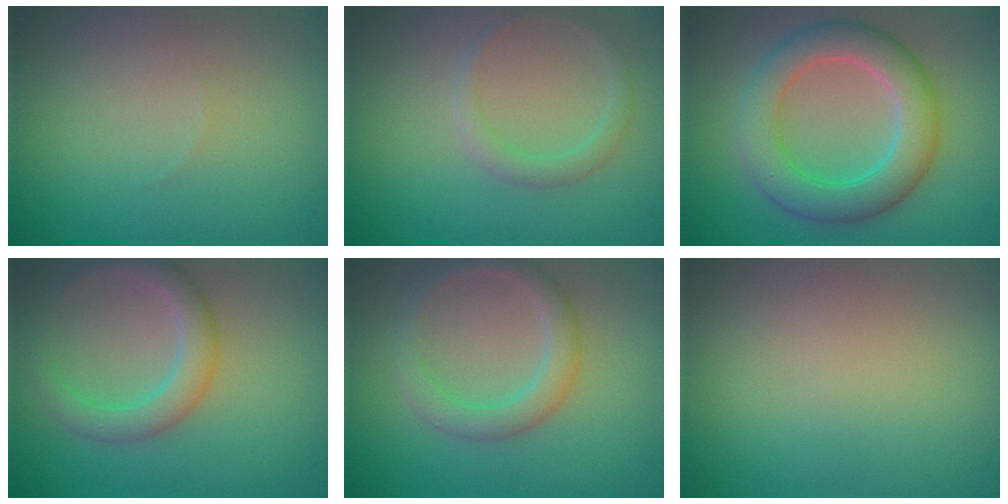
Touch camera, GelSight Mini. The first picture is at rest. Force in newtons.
{"total": 1.6, "press": 1.6, "slide": 0.2}
{"total": 6.1, "press": 6.1, "slide": 0.2}
{"total": 3.4, "press": 3.4, "slide": 0.1}
{"total": 2.8, "press": 2.8, "slide": 0.1}
{"total": 0.0}